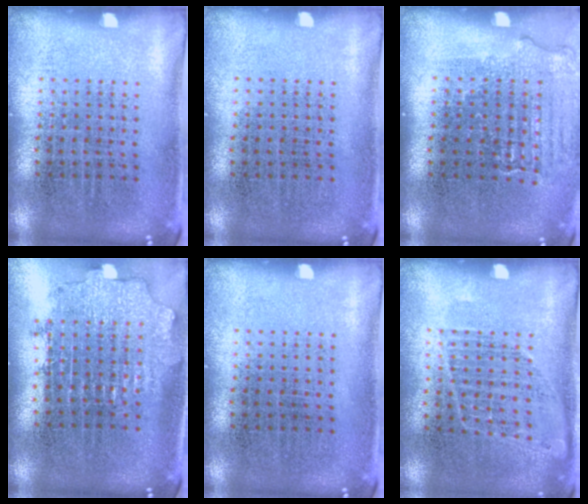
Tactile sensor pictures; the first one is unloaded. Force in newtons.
{"total": 0.0}
{"total": 1.1, "press": 1.1, "slide": 0.2}
{"total": 2.0, "press": 1.5, "slide": 1.3}
{"total": 0.0}
{"total": 0.9, "press": 0.9, "slide": 0.2}